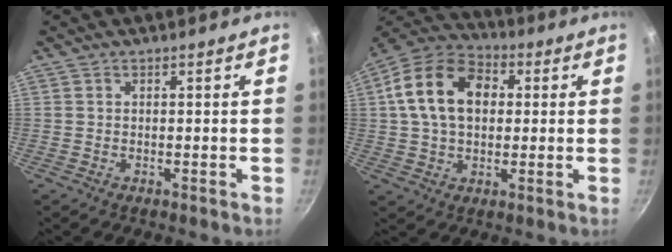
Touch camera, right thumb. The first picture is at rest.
{"total": 15.8, "force": [2.8, 11.1, 10.9], "torque": [-0.169, 0.023, 0.032]}